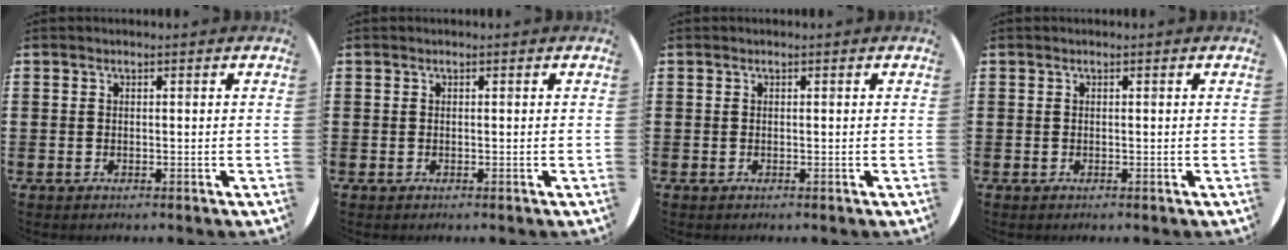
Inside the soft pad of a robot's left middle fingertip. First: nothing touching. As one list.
[{"total": 0.0}, {"total": 0.0}, {"total": 0.0}]